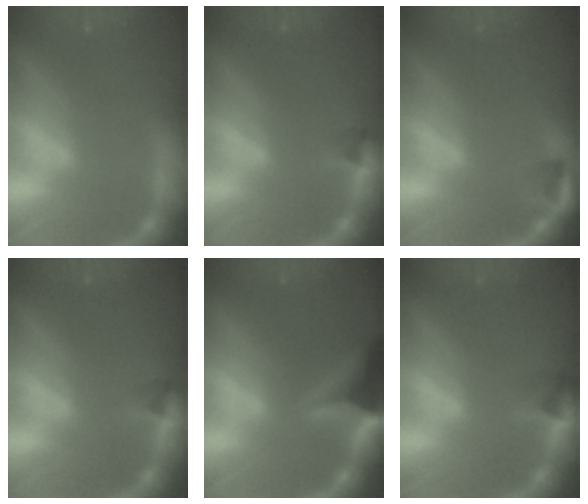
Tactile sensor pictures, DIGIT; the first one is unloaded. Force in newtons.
{"total": 1.4}
{"total": 1.9}
{"total": 1.4}
{"total": 9.6}
{"total": 2.4}